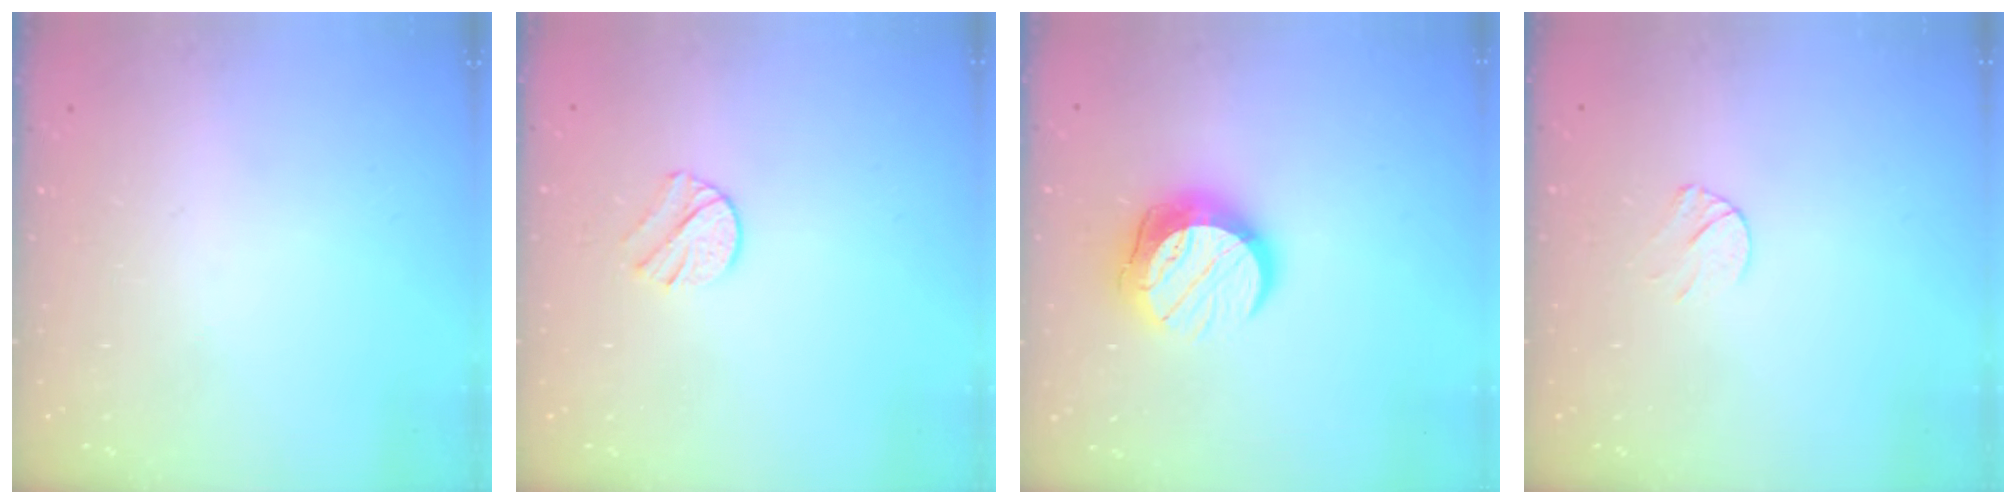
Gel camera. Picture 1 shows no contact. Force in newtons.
{"total": 6.9, "press": 6.8, "slide": 1.2}
{"total": 13.1, "press": 13.1, "slide": 0.8}
{"total": 5.6, "press": 5.5, "slide": 0.7}